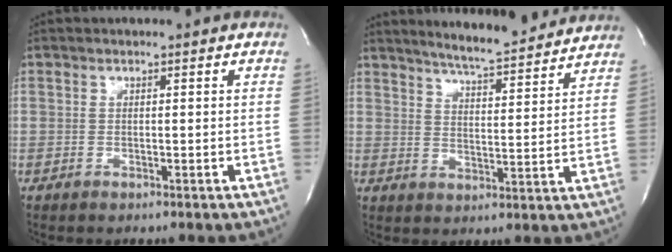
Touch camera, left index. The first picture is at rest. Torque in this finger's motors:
{"motor_torque": [-0.20, -0.14, 0.36, 0.10]}